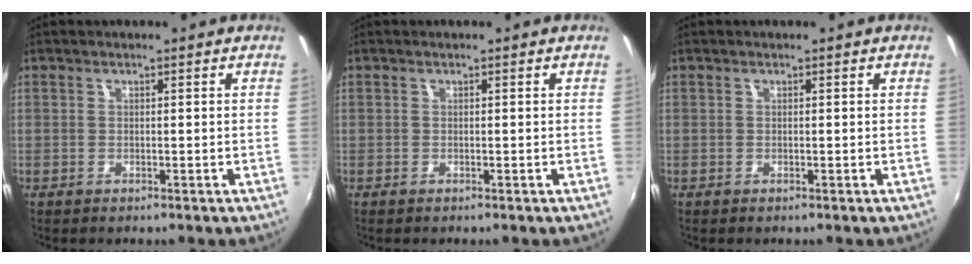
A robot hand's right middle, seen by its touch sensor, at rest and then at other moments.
{"total": 0.0}
{"total": 0.0}